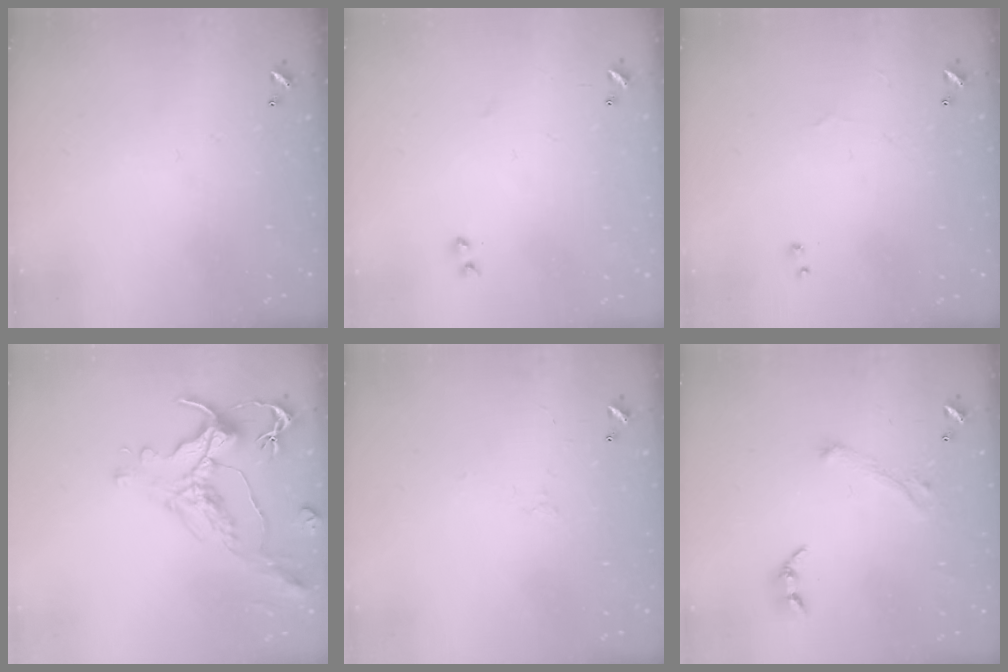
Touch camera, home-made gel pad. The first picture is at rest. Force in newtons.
{"total": 7.7, "press": 7.6, "slide": 0.7}
{"total": 1.0, "press": 0.5, "slide": 0.8}
{"total": 1.6, "press": 0.9, "slide": 1.3}
{"total": 0.7, "press": 0.2, "slide": 0.6}
{"total": 2.9, "press": 2.8, "slide": 0.8}